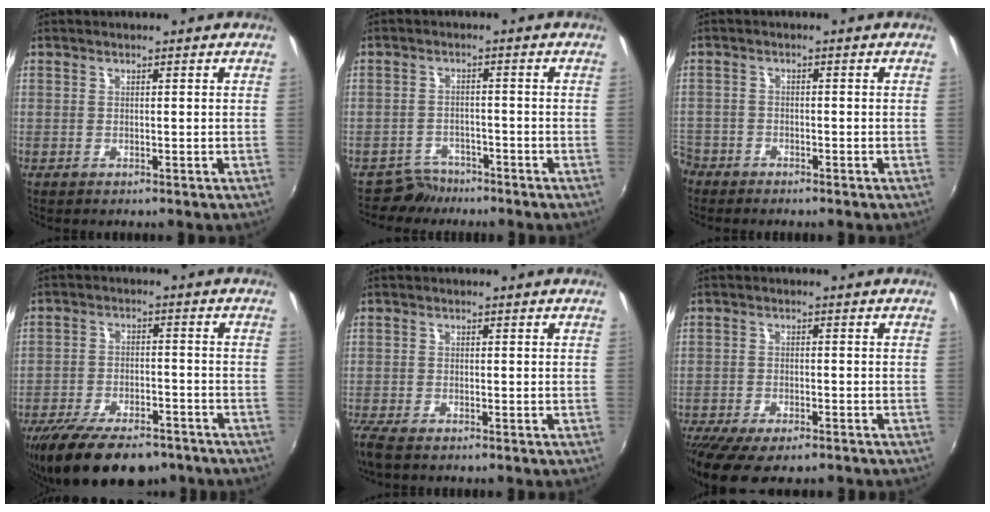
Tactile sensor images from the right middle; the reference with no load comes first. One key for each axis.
{"total": 3.9, "fx": -3.3, "fy": 1.9, "fz": -0.4, "tx": 0.002, "ty": 0.009, "tz": -0.056}
{"total": 5.2, "fx": -3.8, "fy": 3.5, "fz": 0.9, "tx": -0.049, "ty": -0.001, "tz": -0.076}
{"total": 17.4, "fx": -12.9, "fy": 7.1, "fz": 9.3, "tx": -0.191, "ty": -0.029, "tz": -0.200}
{"total": 3.5, "fx": -2.8, "fy": 0.7, "fz": 2.0, "tx": -0.051, "ty": -0.016, "tz": -0.058}
{"total": 12.6, "fx": -9.5, "fy": 3.9, "fz": 7.3, "tx": -0.166, "ty": -0.055, "tz": -0.158}